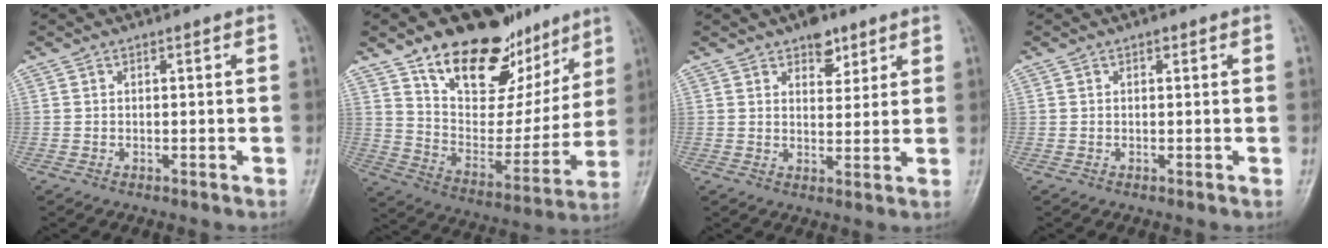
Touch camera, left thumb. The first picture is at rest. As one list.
[{"total": 25.7, "force": [15.8, 14.2, 14.5], "torque": [-0.169, -0.056, 0.259]}, {"total": 5.9, "force": [3.8, 3.3, 3.0], "torque": [-0.013, -0.020, 0.056]}, {"total": 0.8, "force": [0.5, 0.5, 0.5], "torque": [-0.003, -0.001, 0.004]}]